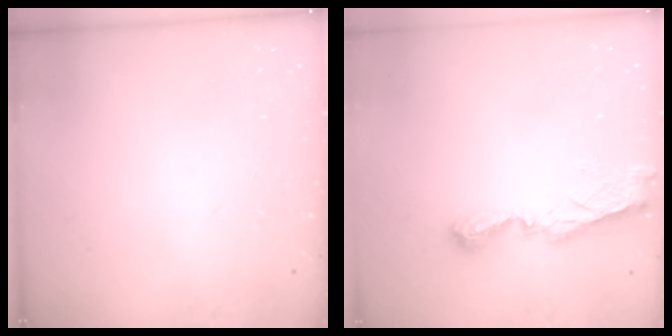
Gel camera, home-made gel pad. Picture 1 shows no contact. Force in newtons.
{"total": 7.8, "press": 7.8, "slide": 0.5}